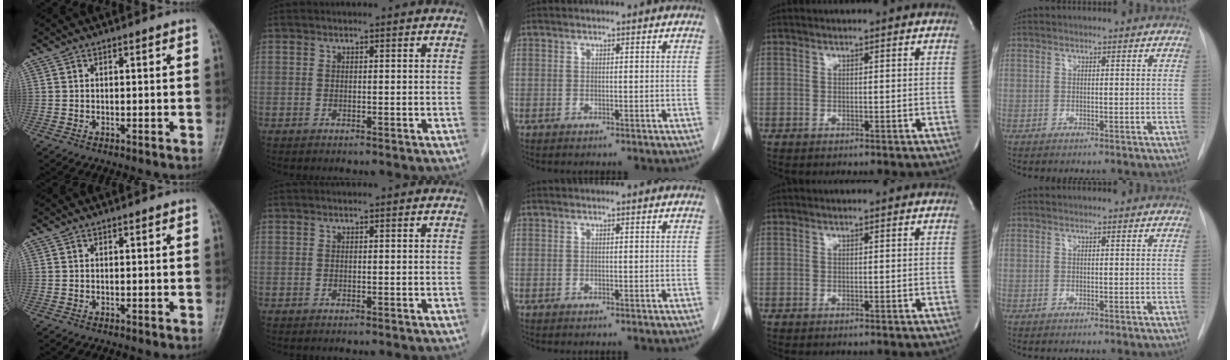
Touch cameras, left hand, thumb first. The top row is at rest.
{}